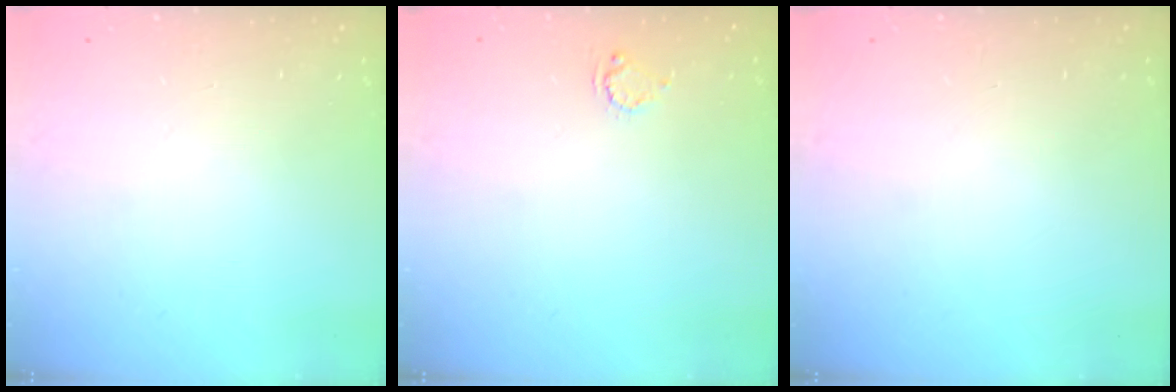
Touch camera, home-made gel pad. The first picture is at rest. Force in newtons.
{"total": 3.5, "press": 3.5, "slide": 0.2}
{"total": 0.0}